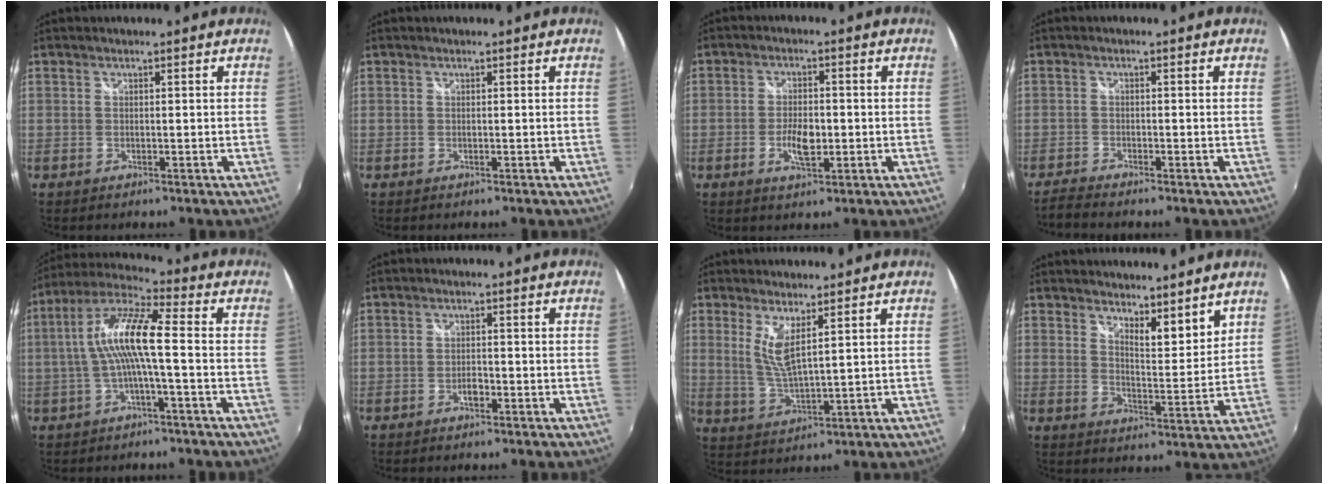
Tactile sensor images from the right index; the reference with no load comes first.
{"total": 0.0}
{"total": 5.4, "force": [-1.4, 2.5, 4.6], "torque": [-0.092, -0.002, -0.026]}
{"total": 2.5, "force": [-2.4, -0.1, 0.6], "torque": [-0.021, -0.012, -0.050]}
{"total": 11.2, "force": [-0.8, 1.3, 11.0], "torque": [-0.220, 0.018, -0.015]}
{"total": 1.9, "force": [-1.2, 0.9, 1.2], "torque": [-0.023, 0.000, -0.022]}
{"total": 5.7, "force": [2.7, 0.8, 5.0], "torque": [-0.103, -0.017, 0.054]}
{"total": 7.4, "force": [6.3, 1.8, 3.5], "torque": [-0.043, -0.011, 0.097]}